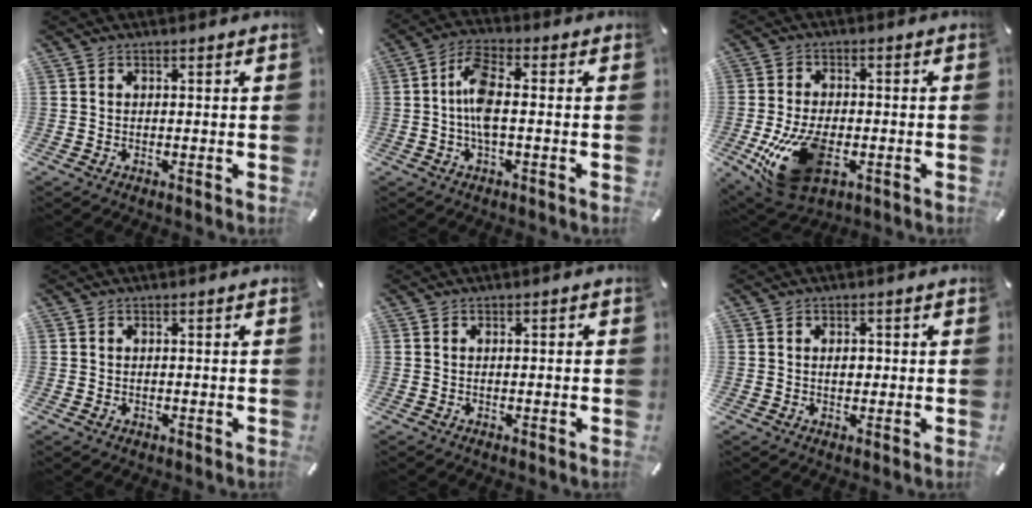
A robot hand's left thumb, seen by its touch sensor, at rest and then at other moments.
{"total": 7.5, "force": [-0.9, 3.0, 6.9], "torque": [-0.148, 0.001, -0.019]}
{"total": 15.8, "force": [-4.4, 9.3, 12.0], "torque": [-0.231, -0.003, -0.069]}
{"total": 0.7, "force": [-0.3, 0.6, 0.3], "torque": [-0.005, 0.002, -0.006]}
{"total": 1.0, "force": [-0.3, 0.2, 0.9], "torque": [-0.015, 0.001, -0.005]}
{"total": 2.3, "force": [0.1, 1.6, 1.6], "torque": [-0.017, -0.001, -0.004]}